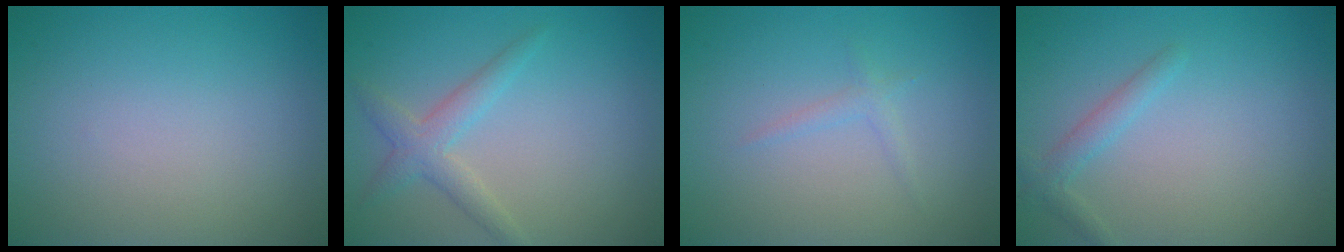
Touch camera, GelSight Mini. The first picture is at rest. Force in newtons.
{"total": 2.6, "press": 2.6, "slide": 0.0}
{"total": 0.9, "press": 0.9, "slide": 0.1}
{"total": 1.6, "press": 1.6, "slide": 0.1}